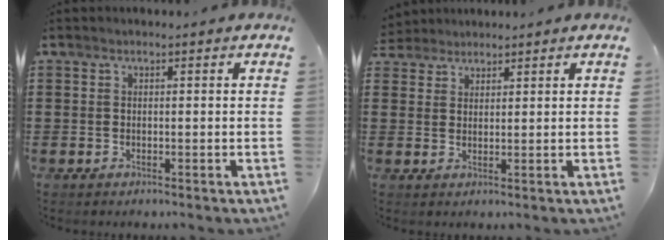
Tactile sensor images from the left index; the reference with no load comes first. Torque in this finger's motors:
{"motor_torque": [-0.01, 0.00, -0.21, -0.04]}